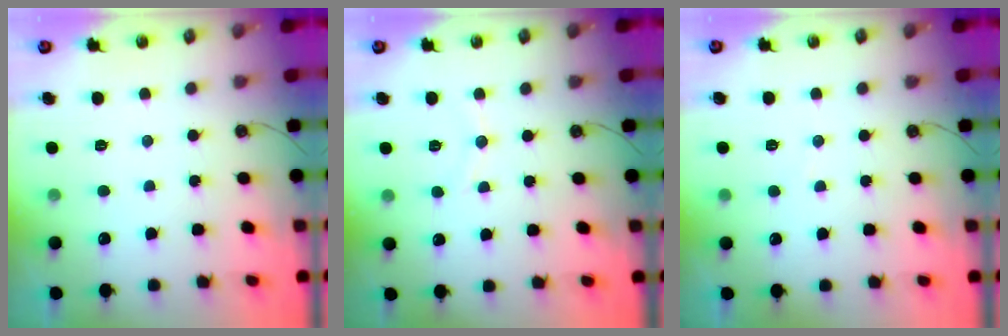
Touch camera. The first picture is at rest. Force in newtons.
{"total": 4.7, "press": 4.7, "slide": 0.5}
{"total": 3.0, "press": 2.9, "slide": 0.3}